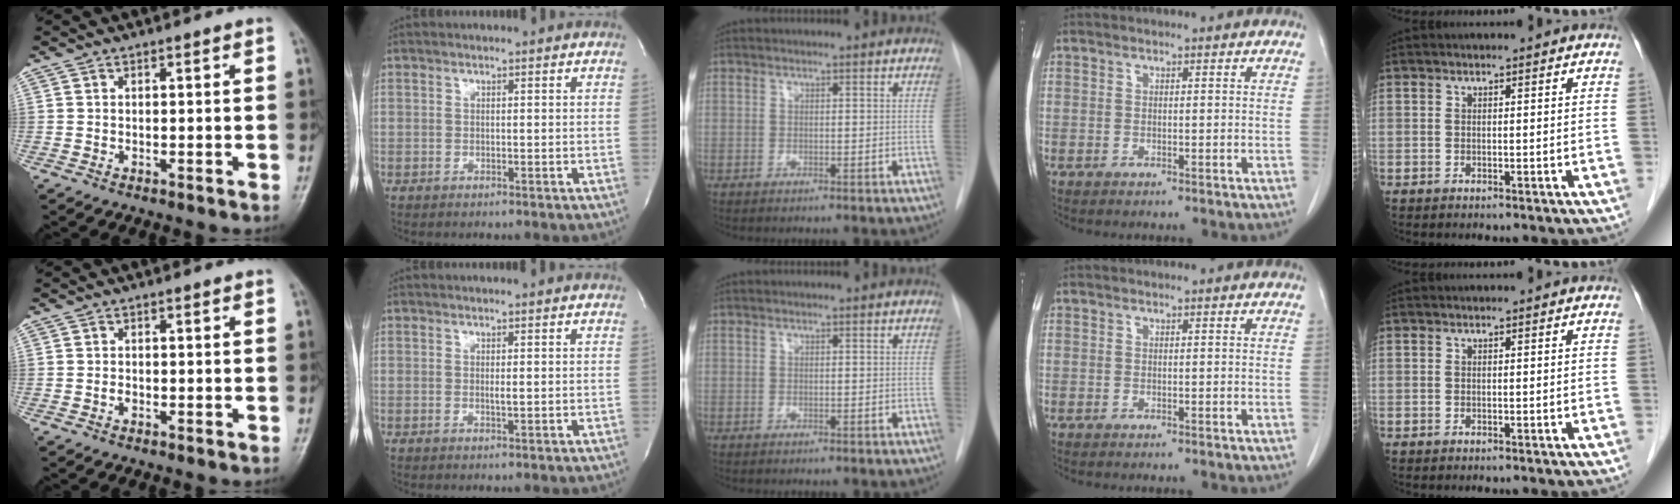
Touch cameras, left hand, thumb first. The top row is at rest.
{"thumb": {"total": 0.9, "force": [-0.3, 0.6, 0.5], "torque": [-0.004, 0.002, -0.006]}, "index": {"total": 0.8, "force": [0.0, 0.0, 0.8], "torque": [-0.020, -0.006, 0.000]}}